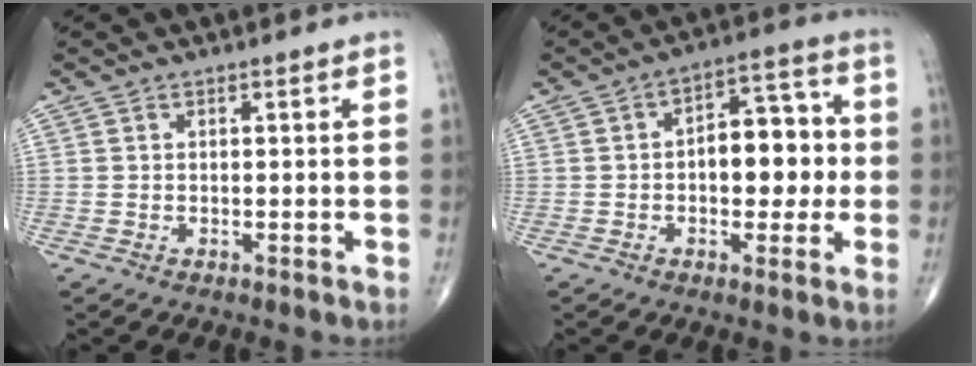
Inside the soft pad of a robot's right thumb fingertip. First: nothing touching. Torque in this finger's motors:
{"motor_torque": [-0.37, 0.71, 0.56, 0.39, 0.15]}